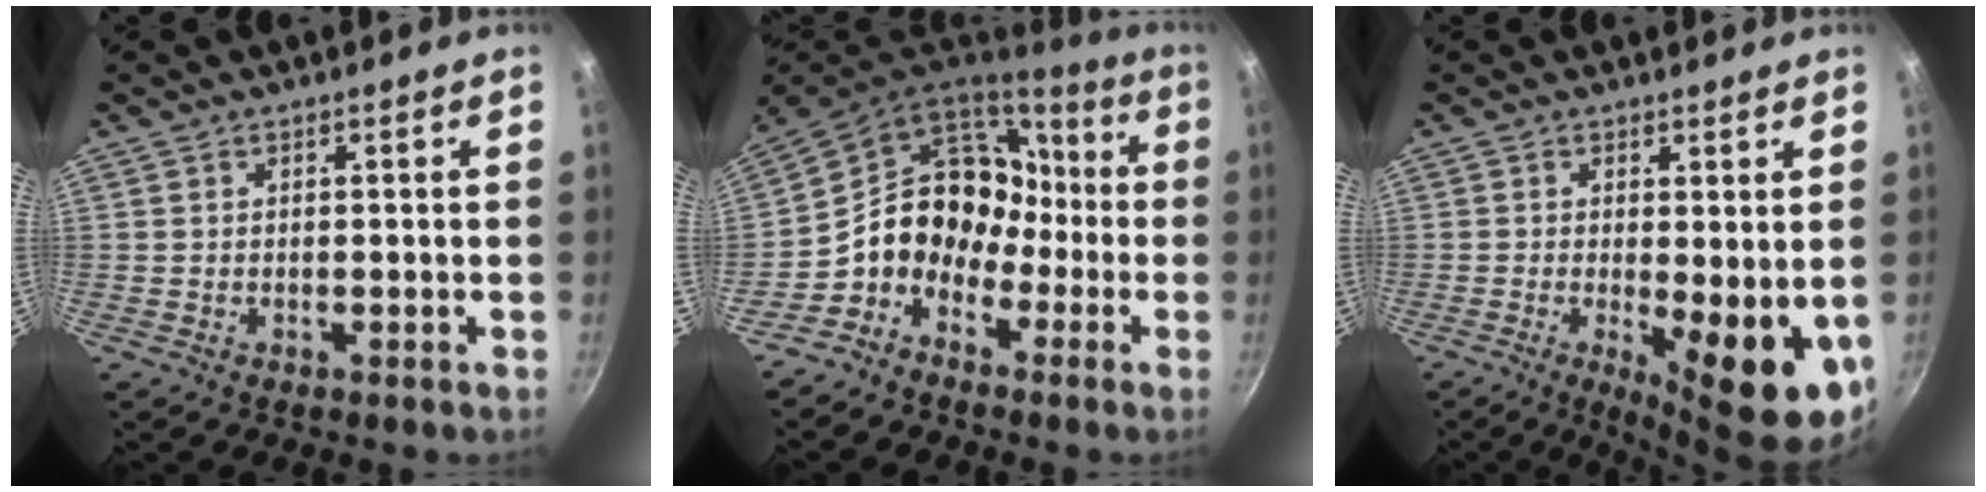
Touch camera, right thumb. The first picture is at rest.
{"total": 14.6, "force": [-4.1, 12.0, 7.2], "torque": [-0.068, 0.063, -0.091]}
{"total": 11.6, "force": [-1.7, 3.8, 10.9], "torque": [-0.127, -0.013, -0.012]}